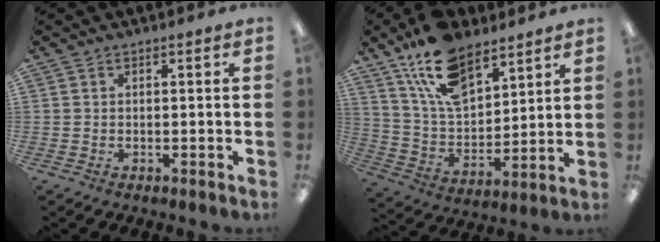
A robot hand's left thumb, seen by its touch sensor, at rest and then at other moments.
{"total": 17.0, "force": [11.6, 8.4, 9.1], "torque": [-0.175, -0.050, 0.214]}